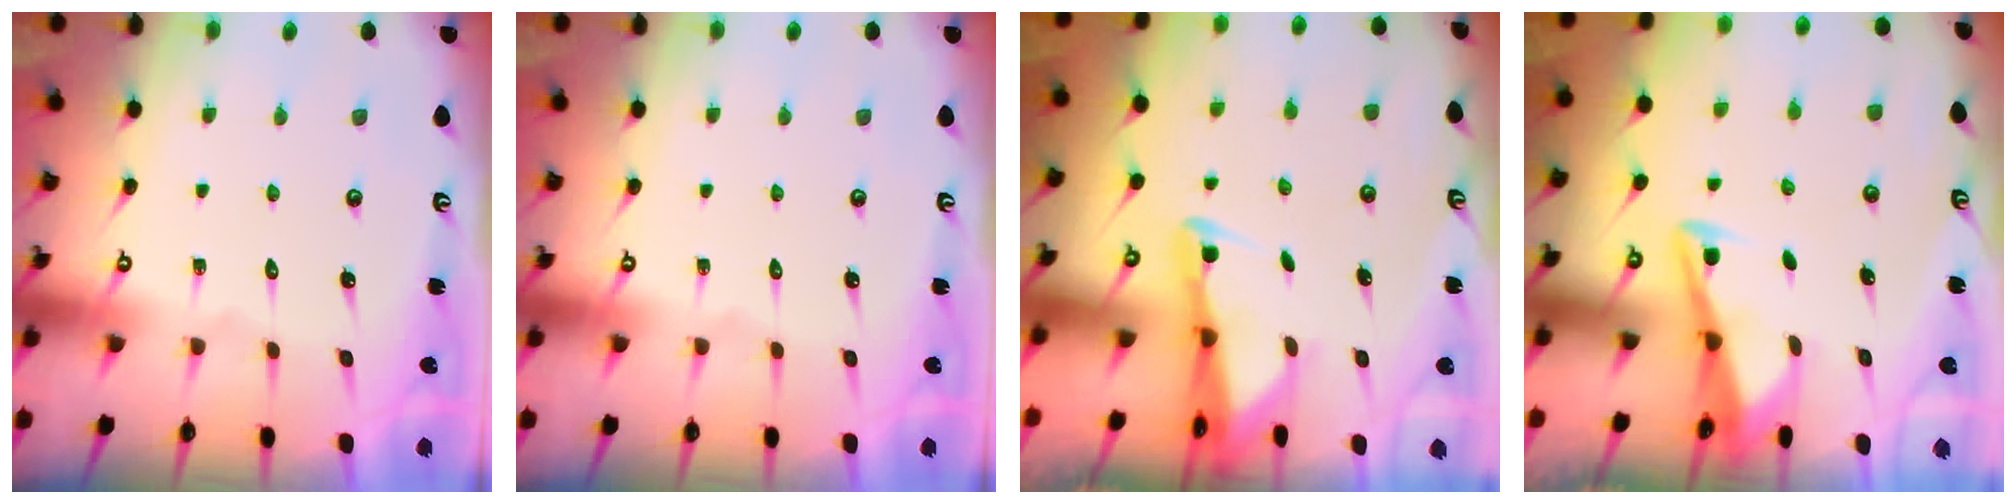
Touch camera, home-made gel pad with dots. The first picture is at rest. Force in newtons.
{"total": 0.0}
{"total": 2.4, "press": 2.3, "slide": 0.5}
{"total": 4.5, "press": 4.4, "slide": 0.8}